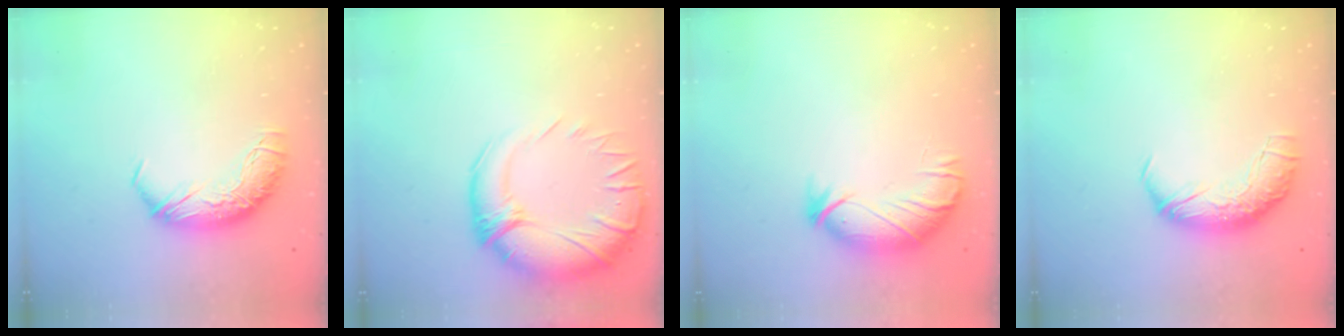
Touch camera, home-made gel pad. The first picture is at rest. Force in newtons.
{"total": 7.5, "press": 5.9, "slide": 4.6}
{"total": 3.7, "press": 3.1, "slide": 2.0}
{"total": 2.4, "press": 1.1, "slide": 2.1}